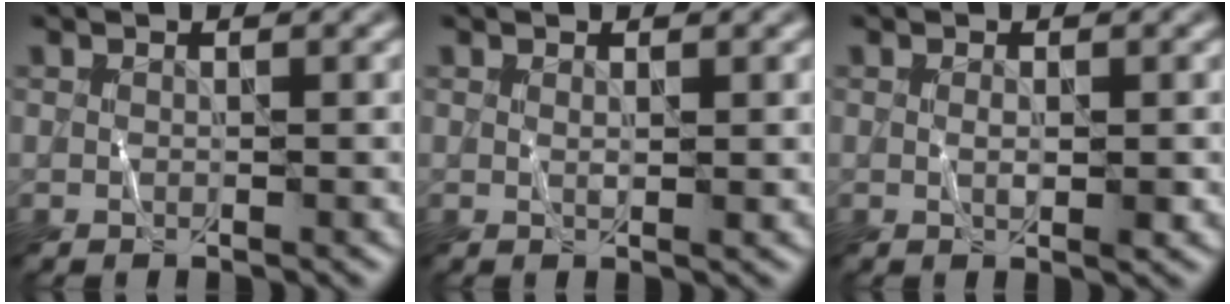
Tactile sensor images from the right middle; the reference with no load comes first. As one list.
[{"total": 0.6, "force": [0.3, 0.1, 0.6], "torque": [-0.009, -0.003, 0.005]}, {"total": 1.4, "force": [0.0, 0.4, 1.3], "torque": [-0.024, -0.003, 0.000]}]